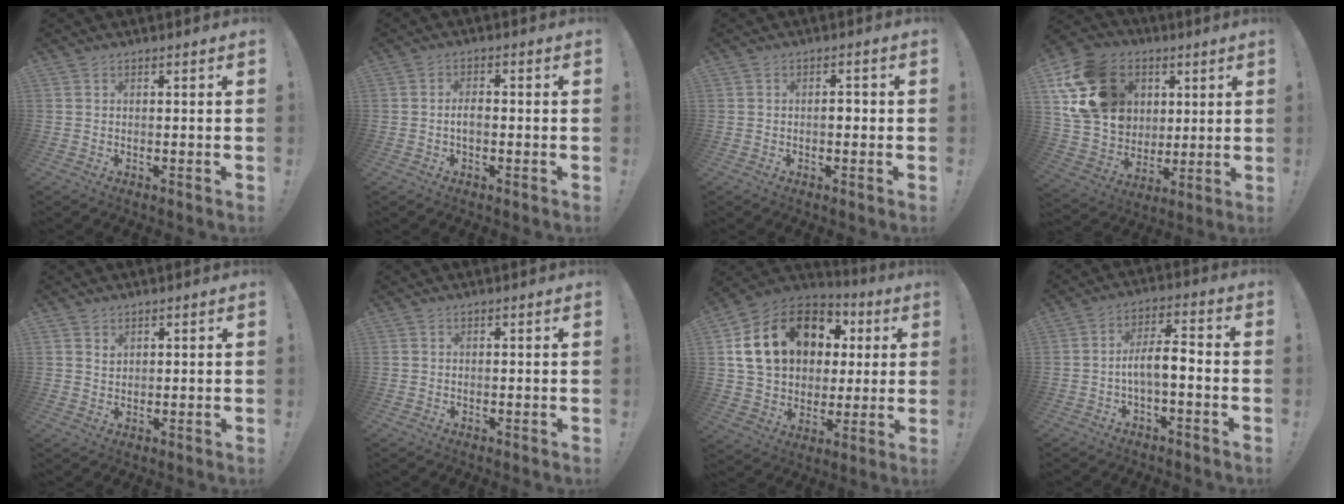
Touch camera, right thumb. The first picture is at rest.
{"total": 2.7, "force": [-0.7, 1.3, 2.3], "torque": [-0.045, 0.002, -0.015]}
{"total": 2.6, "force": [-0.8, 1.5, 1.9], "torque": [-0.031, 0.007, -0.017]}
{"total": 20.2, "force": [7.0, 16.5, 9.3], "torque": [-0.158, -0.013, 0.160]}
{"total": 1.9, "force": [1.3, 1.3, 0.4], "torque": [0.003, -0.010, 0.023]}
{"total": 1.0, "force": [0.0, 1.0, -0.1], "torque": [0.008, -0.001, -0.003]}
{"total": 22.4, "force": [7.8, 15.9, 13.6], "torque": [-0.230, -0.014, 0.168]}
{"total": 7.5, "force": [-2.2, 2.6, 6.7], "torque": [-0.124, 0.012, -0.038]}